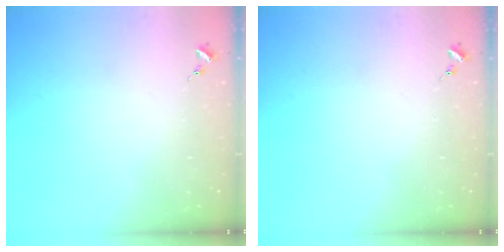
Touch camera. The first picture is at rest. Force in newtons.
{"total": 0.0}